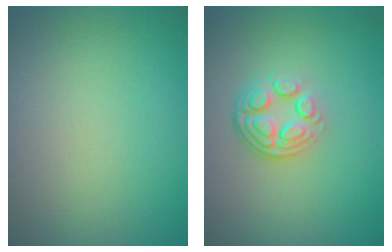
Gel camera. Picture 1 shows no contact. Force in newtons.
{"total": 4.0, "press": 2.7, "slide": 2.9}